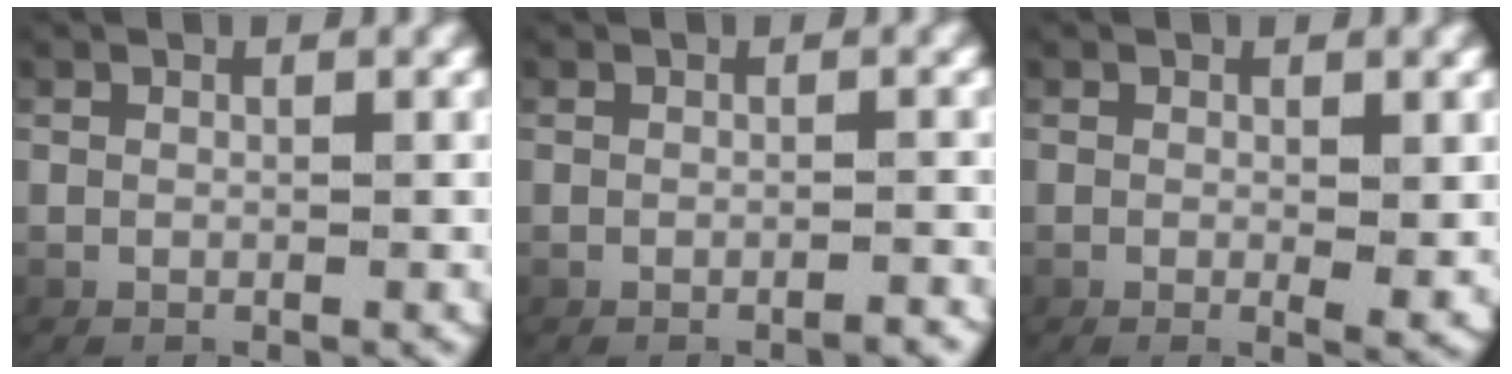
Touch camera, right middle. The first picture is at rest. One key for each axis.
{"total": 0.9, "fx": -0.8, "fy": -0.2, "fz": 0.1, "tx": -0.003, "ty": 0.005, "tz": -0.014}
{"total": 1.2, "fx": -0.1, "fy": 0.4, "fz": 1.2, "tx": -0.019, "ty": -0.009, "tz": 0.001}